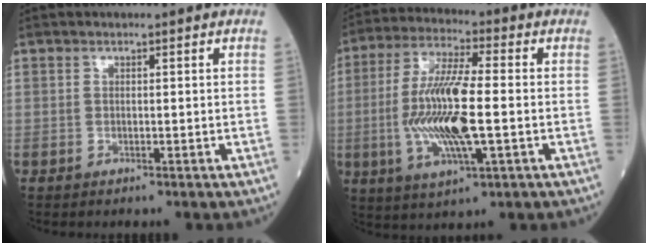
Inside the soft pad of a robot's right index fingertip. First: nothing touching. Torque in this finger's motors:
{"motor_torque": [2.14, 0.00, 1.06, 0.21]}